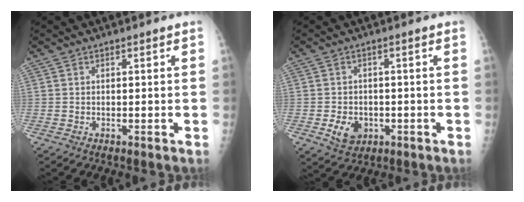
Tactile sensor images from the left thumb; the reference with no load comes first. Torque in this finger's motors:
{"motor_torque": [-0.08, 0.11, 0.26, 0.16, 0.02]}